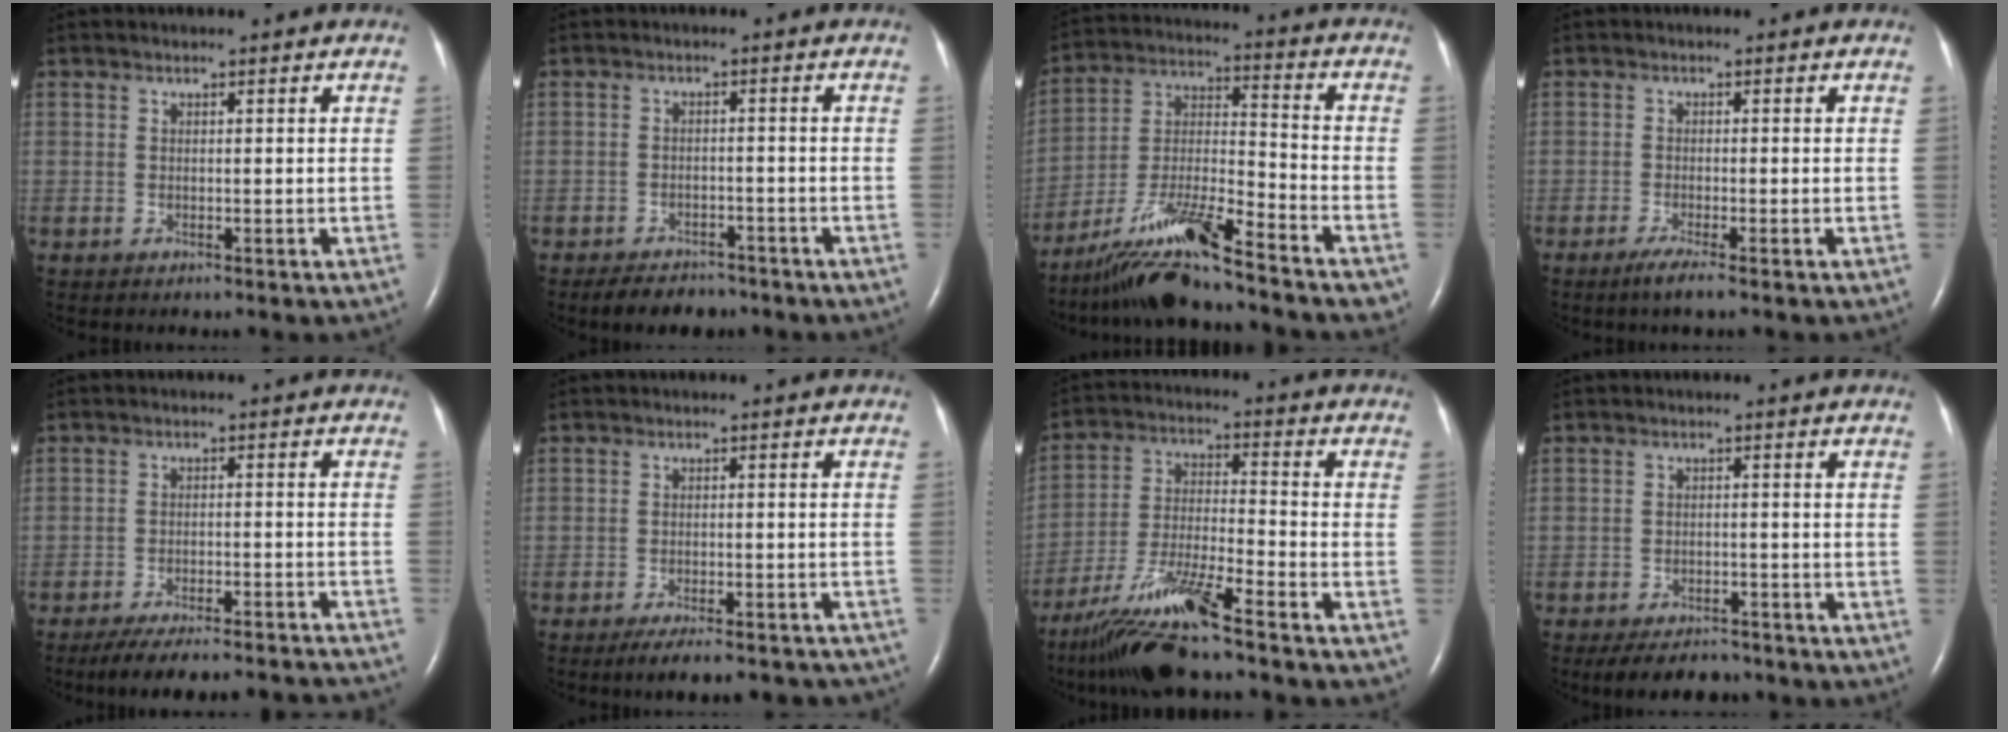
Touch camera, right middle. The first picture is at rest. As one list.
[{"total": 5.8, "force": [-4.8, 2.6, 2.0], "torque": [-0.032, -0.001, -0.068]}, {"total": 16.3, "force": [-12.8, 1.3, 10.0], "torque": [-0.206, -0.022, -0.232]}, {"total": 2.5, "force": [-1.7, -0.2, 1.9], "torque": [-0.042, -0.009, -0.035]}, {"total": 19.4, "force": [-18.1, 1.3, 6.9], "torque": [-0.080, -0.018, -0.235]}, {"total": 13.7, "force": [-12.3, 2.8, 5.3], "torque": [-0.063, 0.005, -0.148]}, {"total": 13.8, "force": [-10.7, 0.3, 8.8], "torque": [-0.178, -0.026, -0.194]}, {"total": 6.9, "force": [-6.0, 2.6, 2.4], "torque": [-0.033, -0.006, -0.088]}]